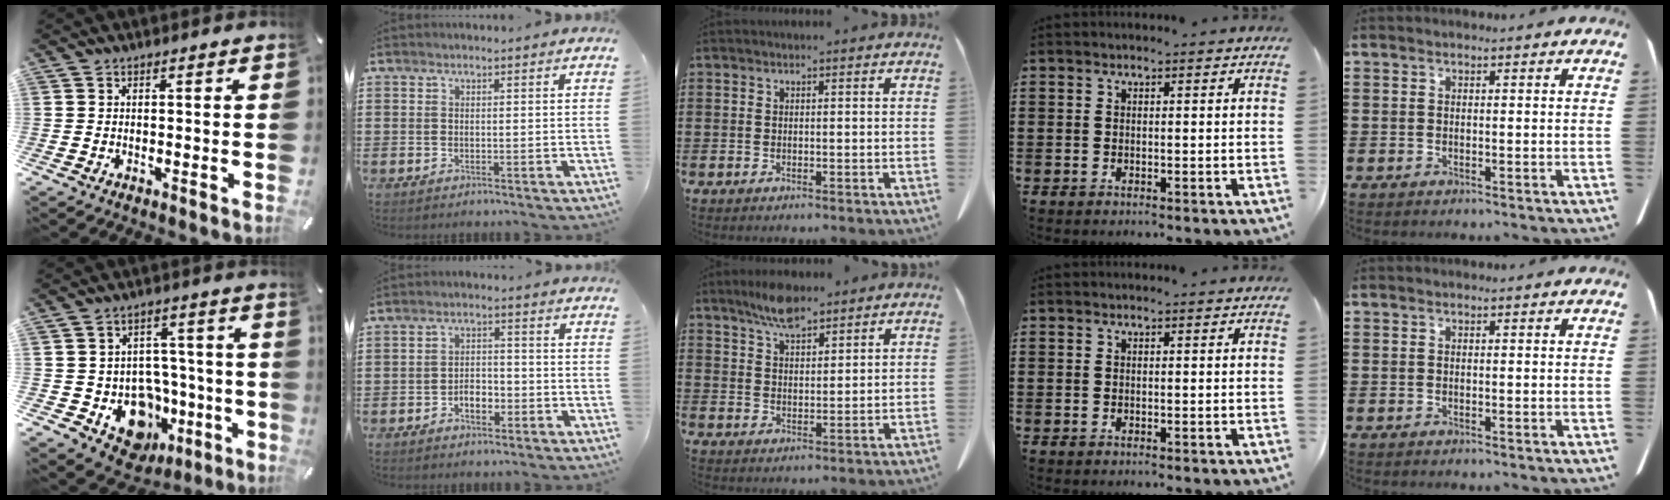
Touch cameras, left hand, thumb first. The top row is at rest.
{"thumb": {"total": 13.5, "force": [-4.8, 11.1, 6.0], "torque": [-0.062, 0.025, -0.063]}, "index": {"total": 3.3, "force": [-1.6, 1.9, 2.2], "torque": [-0.034, 0.000, -0.033]}, "middle": {"total": 5.6, "force": [4.7, 1.6, 2.6], "torque": [-0.063, -0.008, 0.087]}}